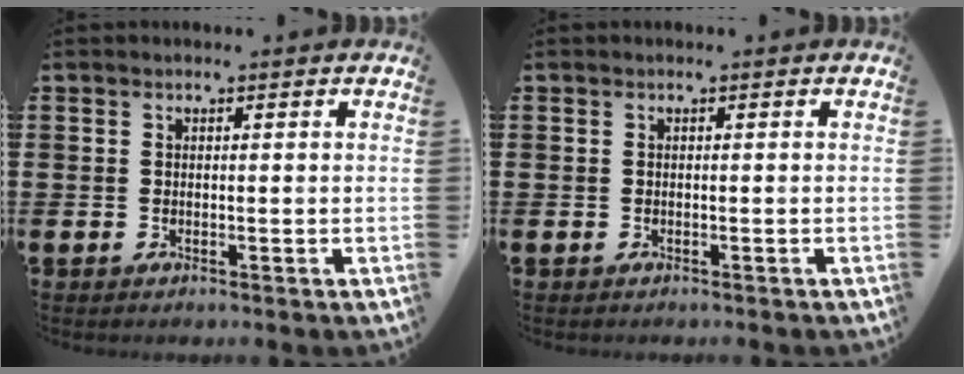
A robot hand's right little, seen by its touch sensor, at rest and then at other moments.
{"total": 0.0}